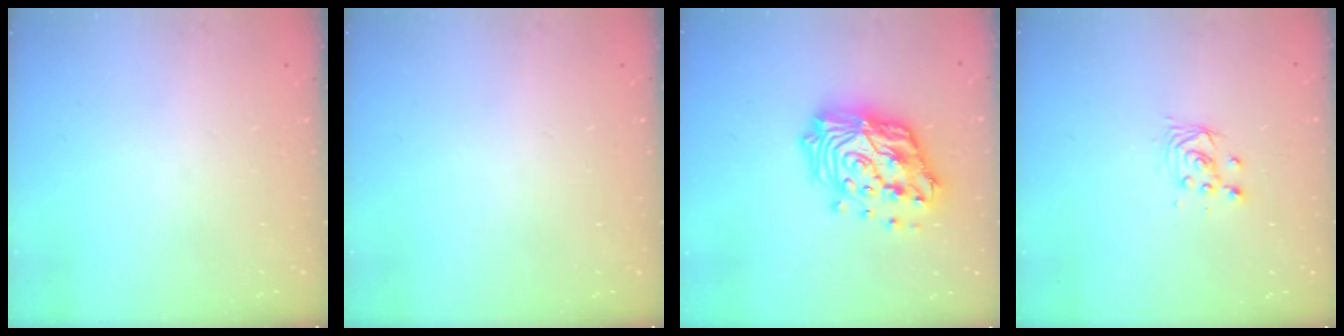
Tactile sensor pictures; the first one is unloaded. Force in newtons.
{"total": 0.0}
{"total": 19.2, "press": 19.1, "slide": 1.8}
{"total": 2.9, "press": 2.9, "slide": 0.1}